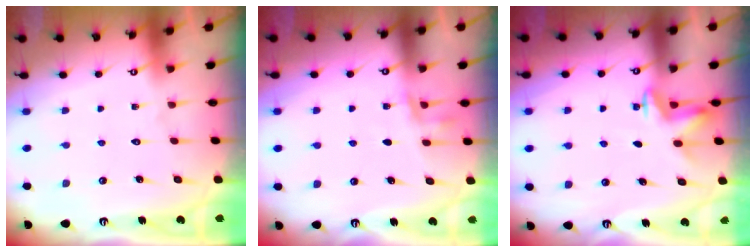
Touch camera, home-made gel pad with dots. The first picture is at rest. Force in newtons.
{"total": 4.8, "press": 4.7, "slide": 1.1}
{"total": 3.7, "press": 3.6, "slide": 0.9}